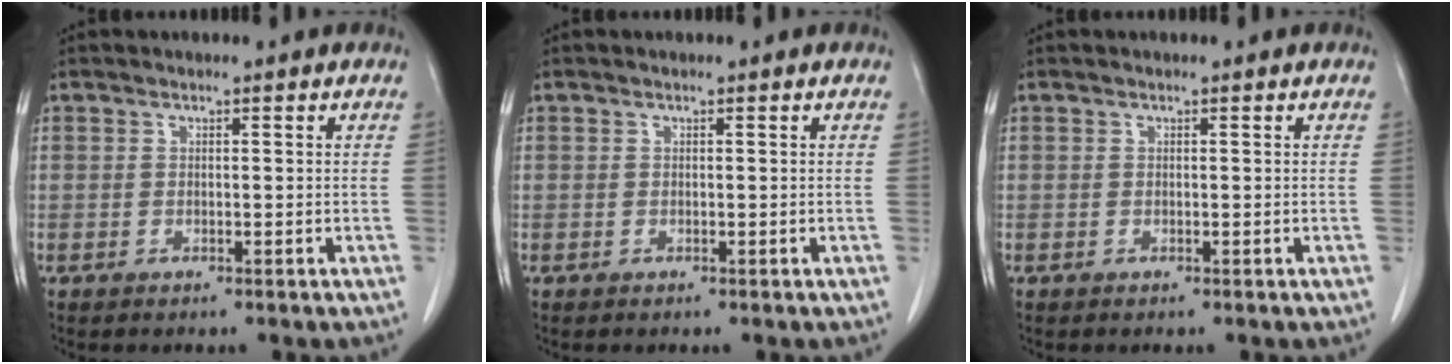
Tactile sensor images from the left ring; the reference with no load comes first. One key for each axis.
{"total": 0.0}
{"total": 0.0}